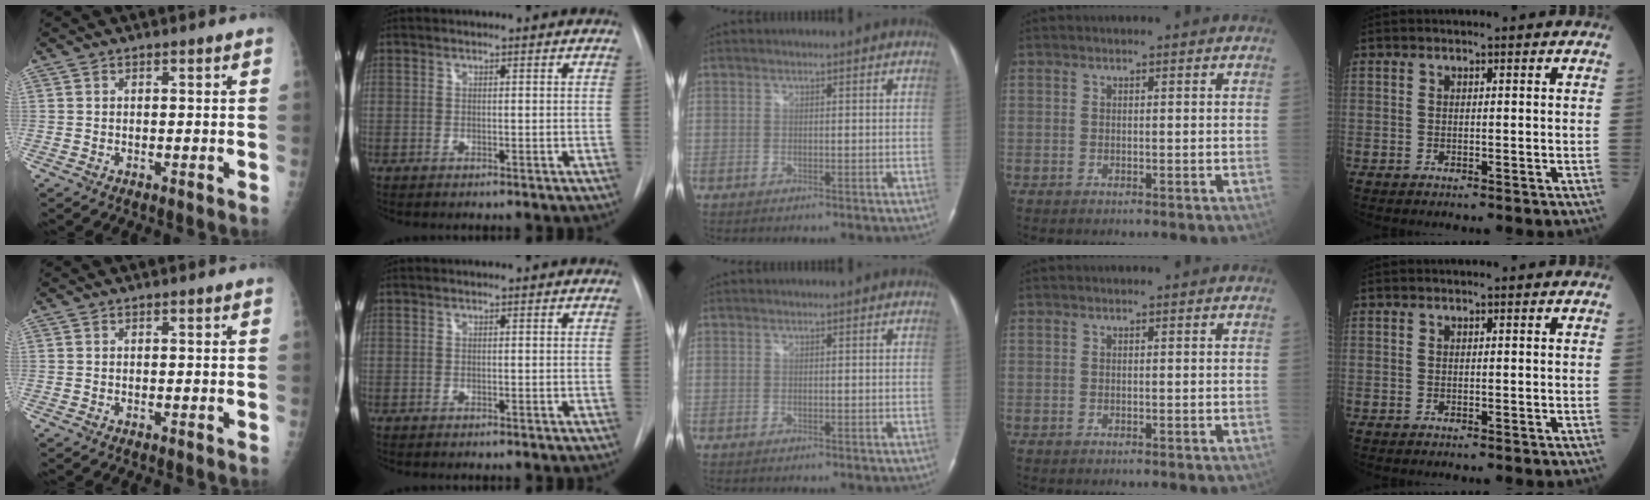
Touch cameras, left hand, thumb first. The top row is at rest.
{}